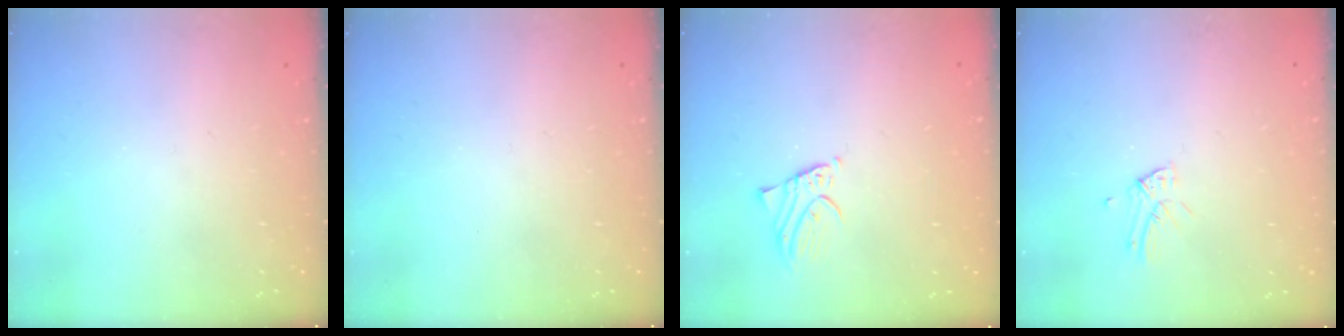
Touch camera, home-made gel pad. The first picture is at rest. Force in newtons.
{"total": 0.0}
{"total": 2.1, "press": 2.1, "slide": 0.1}
{"total": 3.0, "press": 3.0, "slide": 0.3}